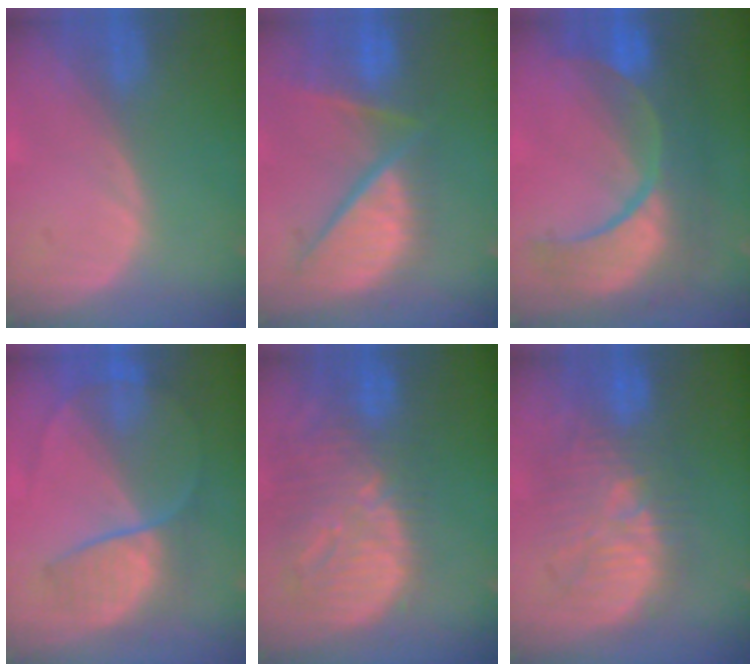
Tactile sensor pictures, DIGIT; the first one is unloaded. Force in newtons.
{"total": 12.4, "press": 10.1, "slide": 7.1}
{"total": 12.5, "press": 12.4, "slide": 1.3}
{"total": 6.9, "press": 6.6, "slide": 1.7}
{"total": 13.3, "press": 11.6, "slide": 6.5}
{"total": 10.7, "press": 10.6, "slide": 0.9}